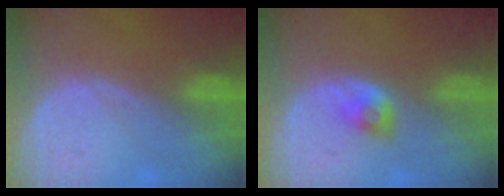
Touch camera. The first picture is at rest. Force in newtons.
{"total": 2.8, "press": 2.5, "slide": 1.3}